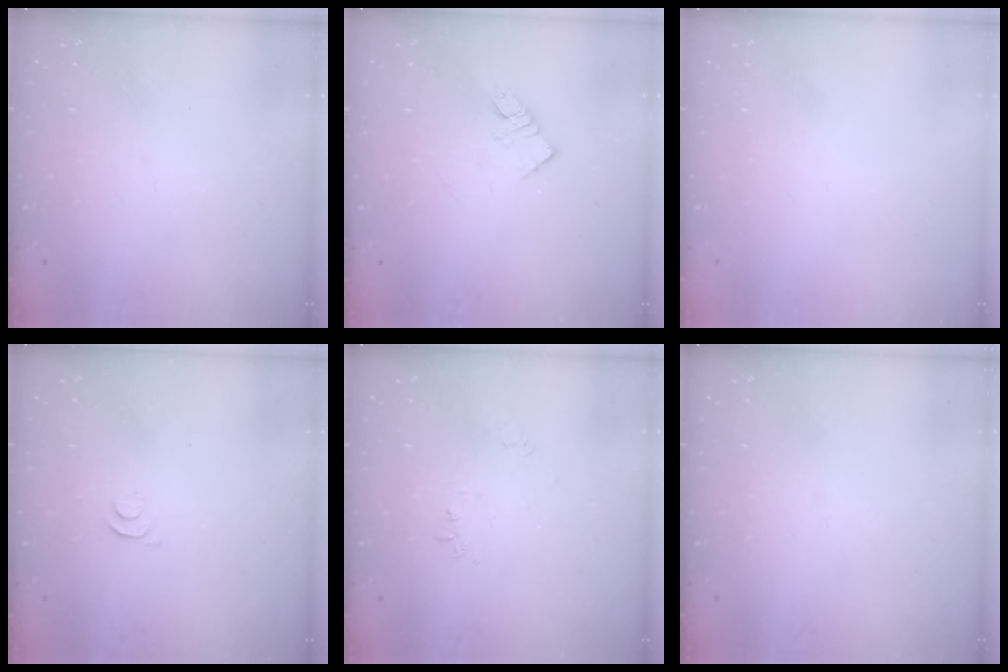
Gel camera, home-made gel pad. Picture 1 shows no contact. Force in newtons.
{"total": 4.9, "press": 4.9, "slide": 0.2}
{"total": 1.5, "press": 1.5, "slide": 0.1}
{"total": 3.5, "press": 3.5, "slide": 0.5}
{"total": 3.5, "press": 3.4, "slide": 0.5}
{"total": 0.0}